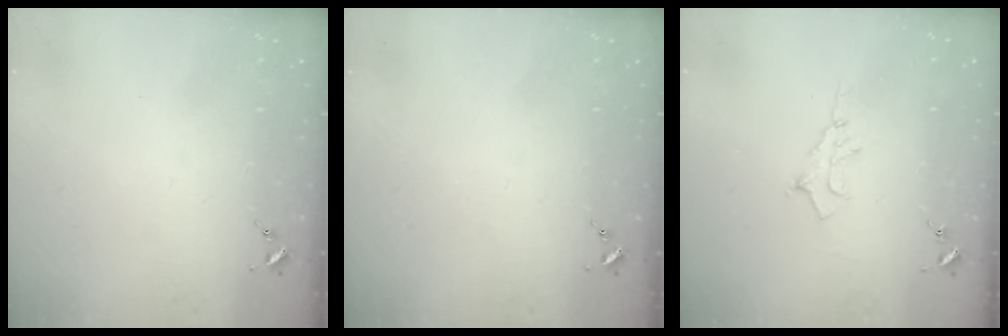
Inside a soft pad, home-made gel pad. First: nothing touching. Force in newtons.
{"total": 0.0}
{"total": 6.2, "press": 6.1, "slide": 0.8}